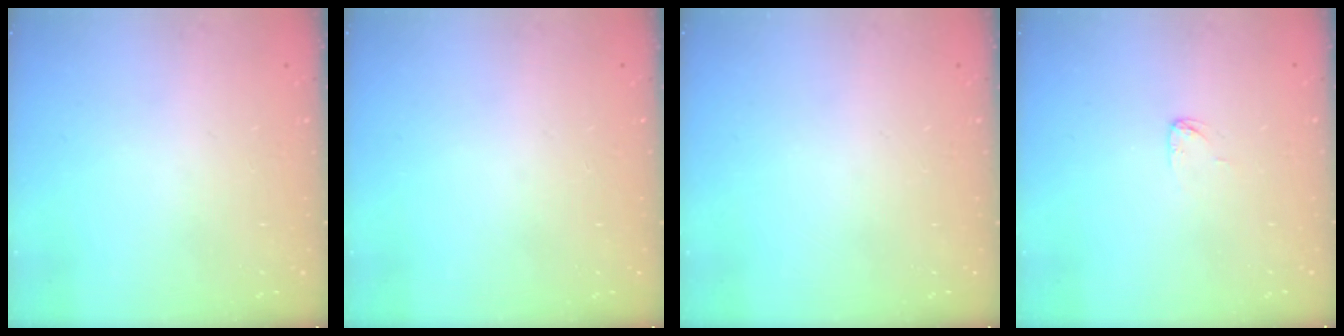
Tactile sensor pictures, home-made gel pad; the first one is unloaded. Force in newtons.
{"total": 0.0}
{"total": 0.0}
{"total": 2.9, "press": 2.9, "slide": 0.1}